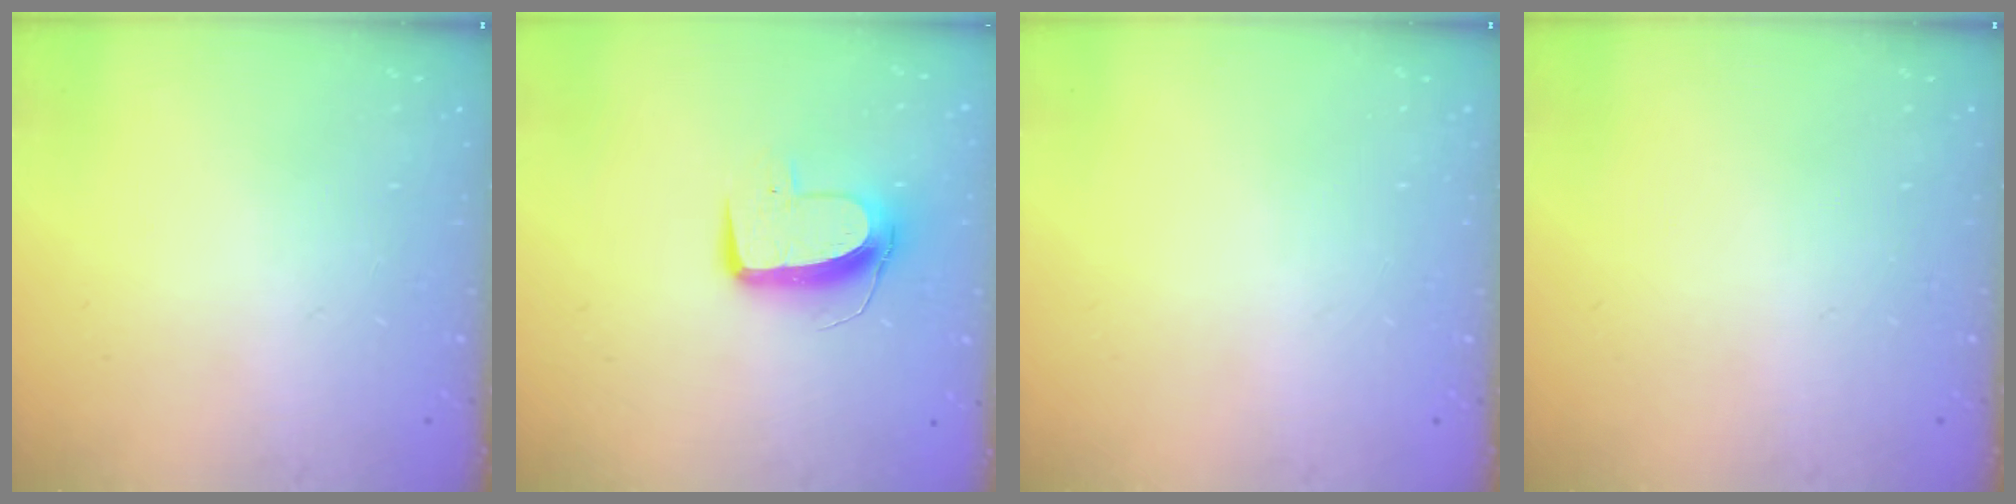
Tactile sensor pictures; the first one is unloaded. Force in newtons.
{"total": 10.1, "press": 10.1, "slide": 0.6}
{"total": 0.0}
{"total": 0.0}